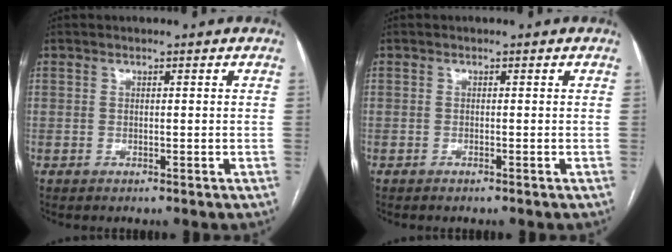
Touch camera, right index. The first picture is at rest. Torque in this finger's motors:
{"motor_torque": [0.07, 0.07, -0.03, -0.01]}